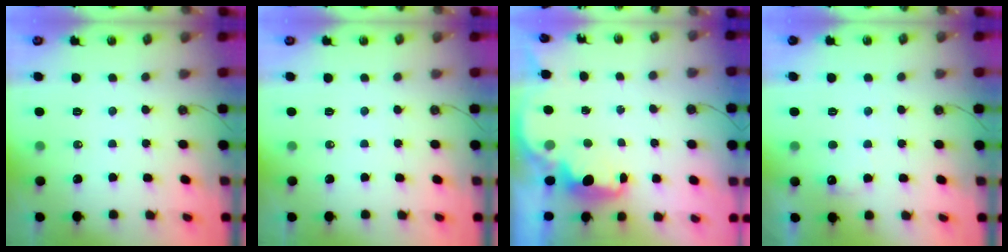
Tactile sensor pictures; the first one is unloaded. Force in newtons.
{"total": 0.0}
{"total": 2.4, "press": 2.3, "slide": 0.8}
{"total": 5.7, "press": 5.5, "slide": 1.3}